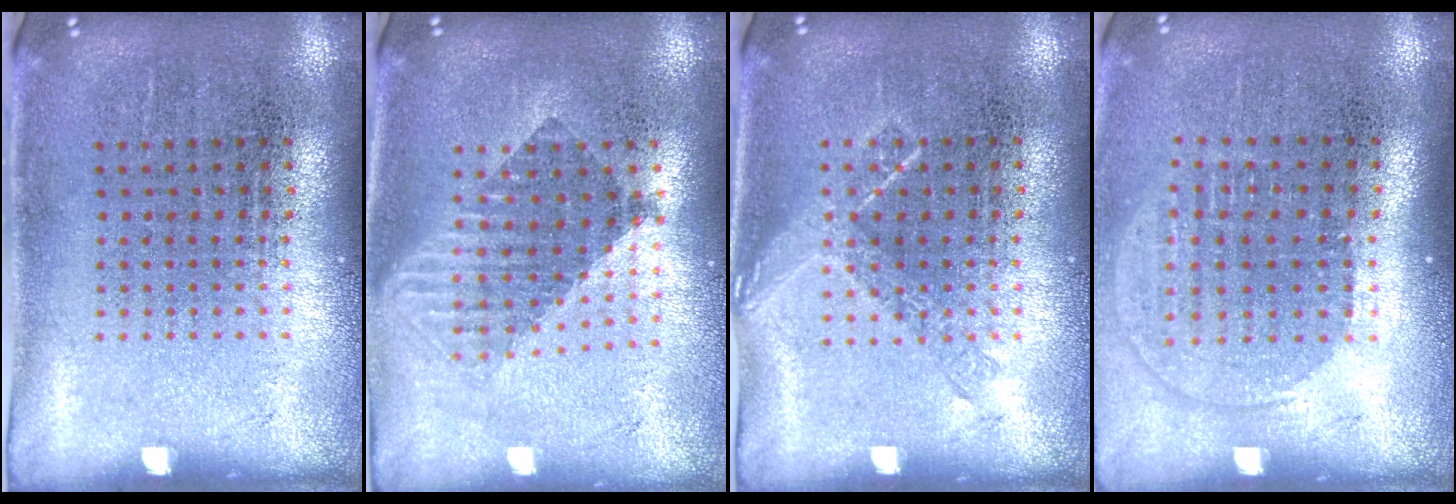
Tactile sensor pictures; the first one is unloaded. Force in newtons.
{"total": 1.6, "press": 1.3, "slide": 0.9}
{"total": 1.0, "press": 0.9, "slide": 0.3}
{"total": 1.4, "press": 1.1, "slide": 0.7}